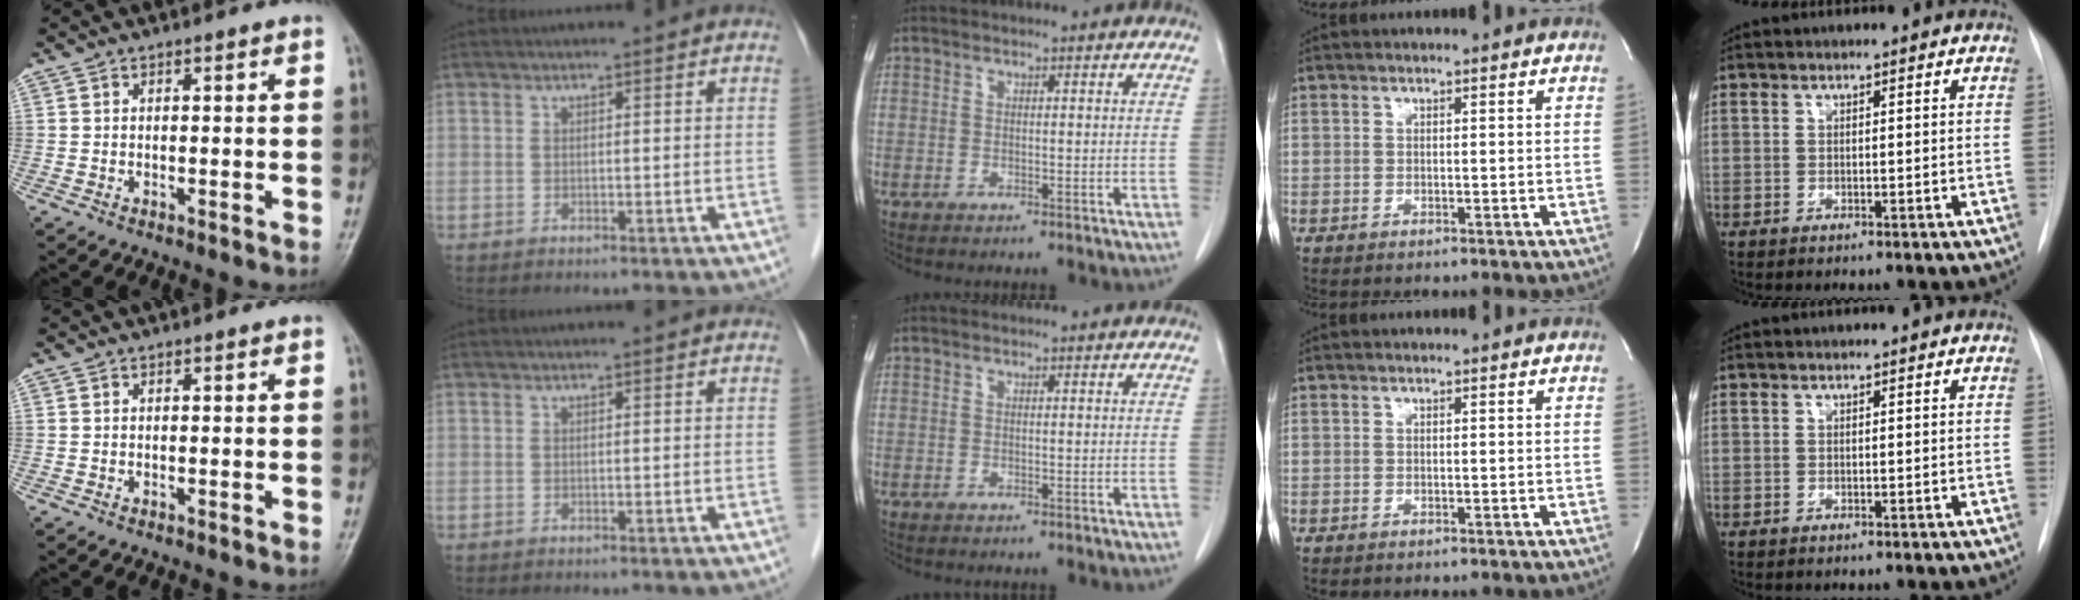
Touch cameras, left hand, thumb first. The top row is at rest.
{}